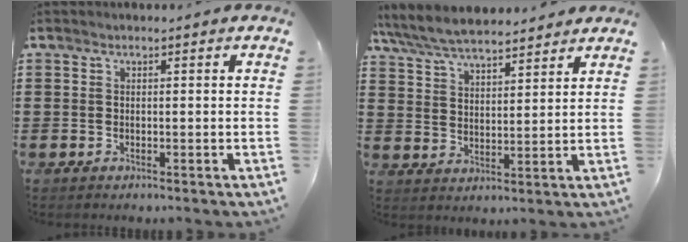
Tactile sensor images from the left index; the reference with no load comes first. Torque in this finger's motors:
{"motor_torque": [1.86, 0.13, 1.06, 0.13]}